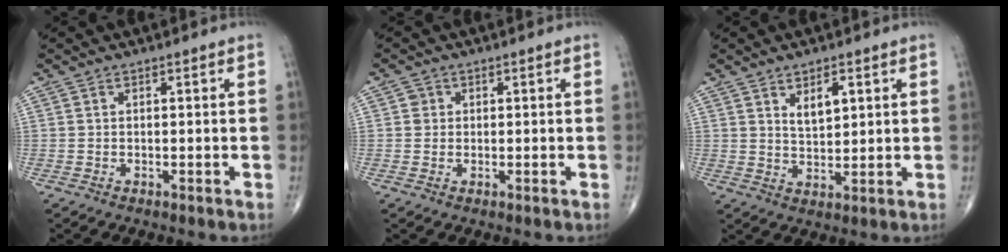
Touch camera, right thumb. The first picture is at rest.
{"total": 1.7, "force": [0.3, 1.6, 0.3], "torque": [0.005, 0.002, 0.003]}
{"total": 5.2, "force": [2.3, 2.5, 3.9], "torque": [-0.055, -0.019, 0.043]}